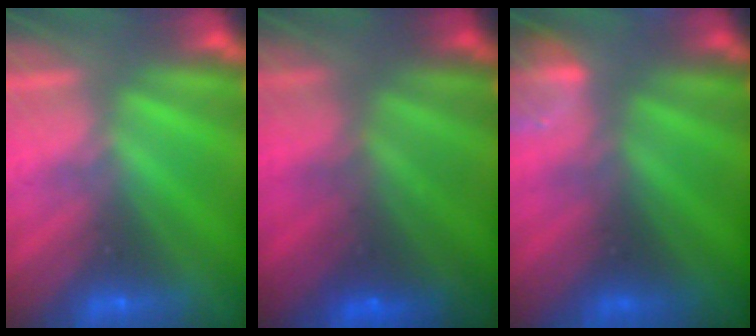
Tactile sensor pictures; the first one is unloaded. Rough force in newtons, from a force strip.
{"total": 6.9}
{"total": 7.6}